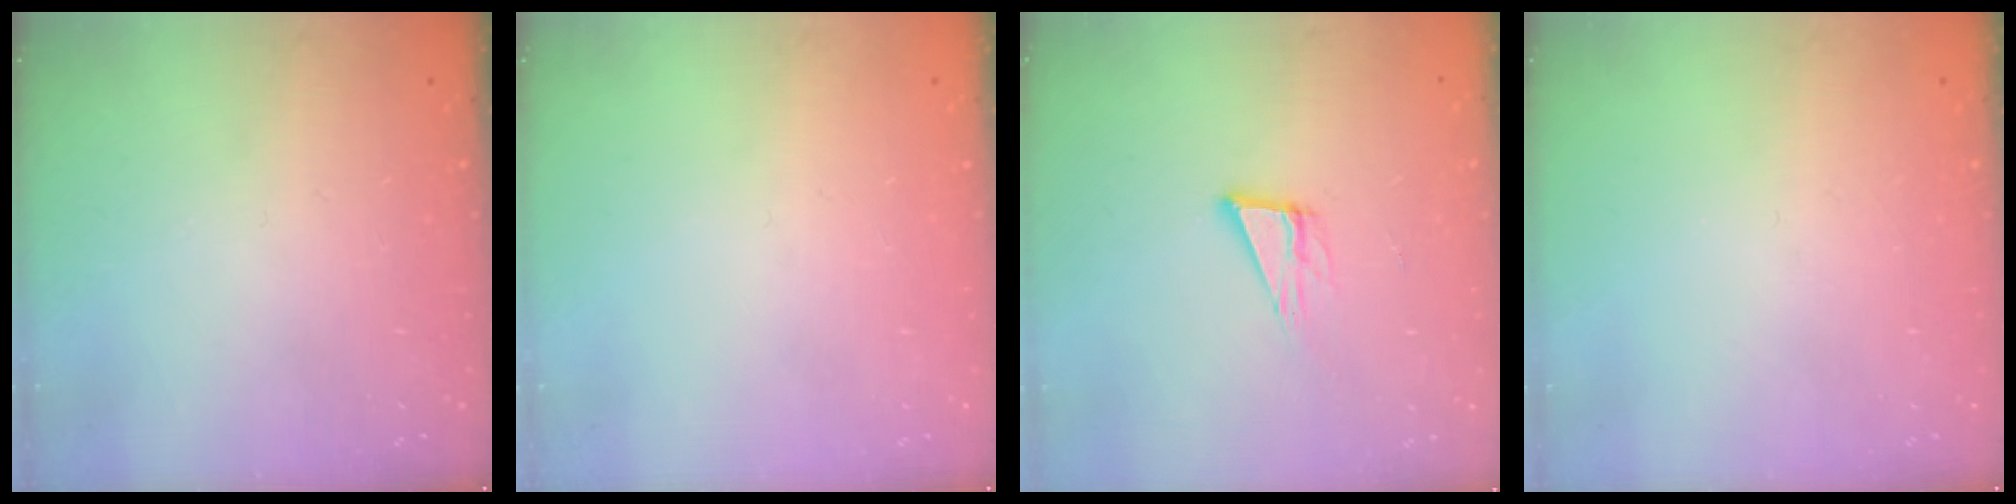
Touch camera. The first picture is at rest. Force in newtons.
{"total": 0.0}
{"total": 10.3, "press": 9.7, "slide": 3.3}
{"total": 0.0}